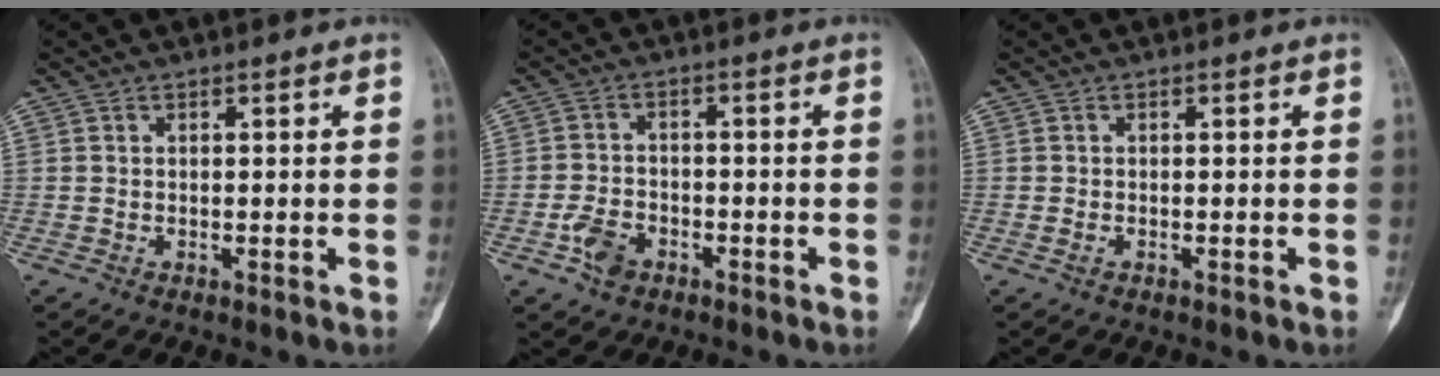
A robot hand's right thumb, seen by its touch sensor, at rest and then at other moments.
{"total": 4.9, "force": [-2.6, 3.2, 2.6], "torque": [-0.044, 0.016, -0.046]}
{"total": 0.7, "force": [-0.4, 0.4, 0.5], "torque": [-0.015, 0.004, -0.004]}